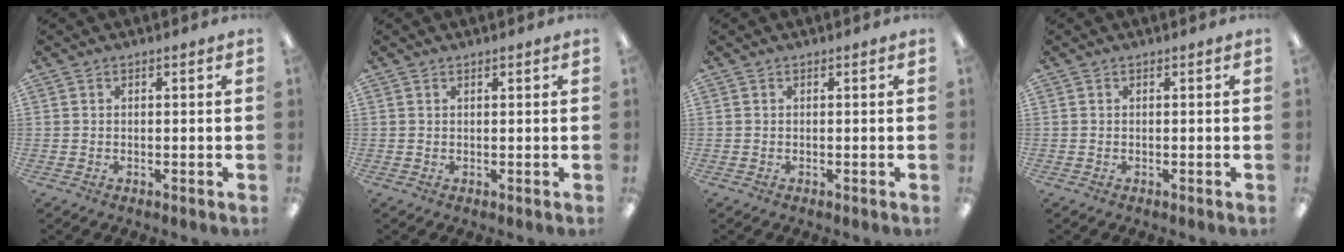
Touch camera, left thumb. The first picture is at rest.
{"total": 0.7, "force": [0.6, 0.2, 0.3], "torque": [-0.008, 0.001, 0.010]}
{"total": 0.0}
{"total": 0.0}